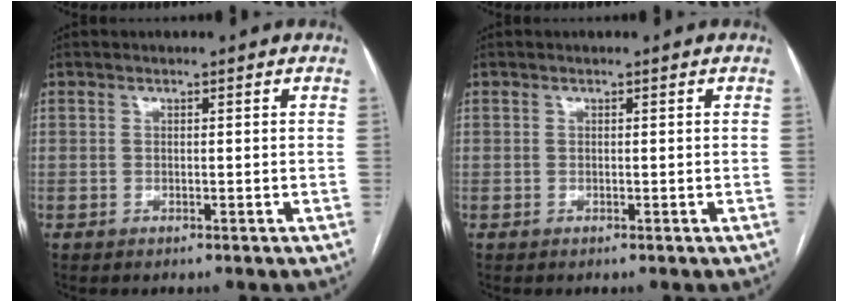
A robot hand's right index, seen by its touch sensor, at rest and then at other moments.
{"total": 0.0}